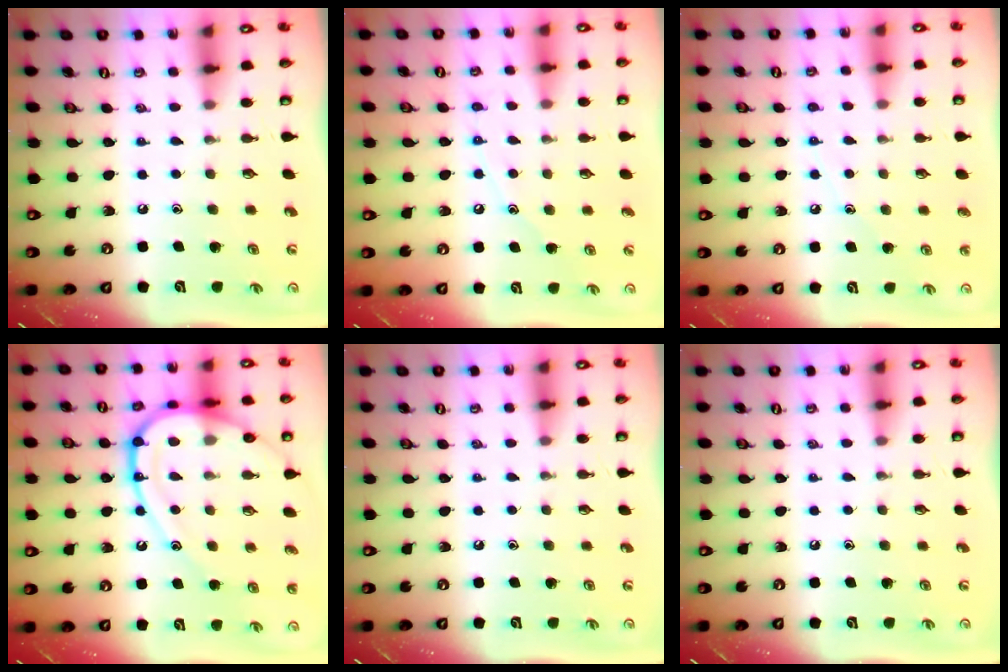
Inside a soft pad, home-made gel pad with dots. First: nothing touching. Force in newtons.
{"total": 7.4, "press": 7.3, "slide": 0.8}
{"total": 7.2, "press": 7.2, "slide": 0.7}
{"total": 16.5, "press": 16.5, "slide": 0.8}
{"total": 0.0}
{"total": 0.0}